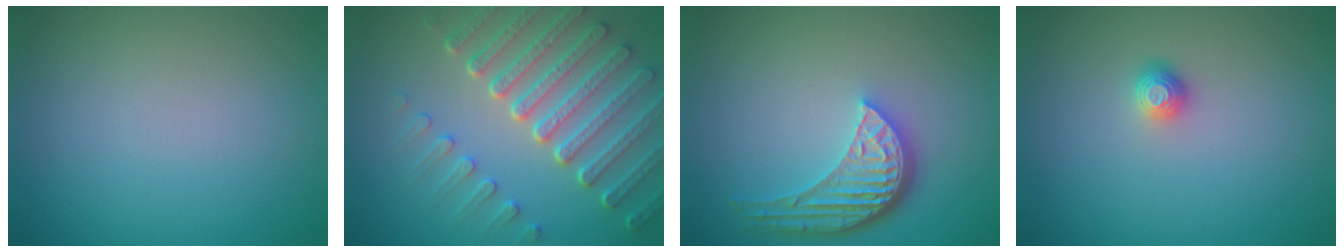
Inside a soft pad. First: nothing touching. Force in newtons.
{"total": 7.3, "press": 5.7, "slide": 4.6}
{"total": 5.2, "press": 3.8, "slide": 3.5}
{"total": 1.1, "press": 1.1, "slide": 0.4}